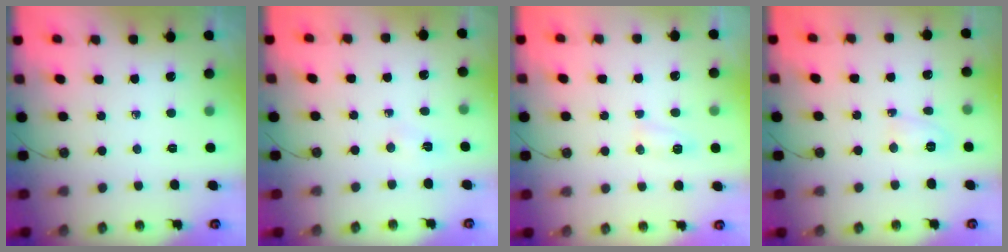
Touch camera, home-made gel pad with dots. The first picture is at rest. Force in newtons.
{"total": 2.7, "press": 1.1, "slide": 2.5}
{"total": 4.7, "press": 4.6, "slide": 0.5}
{"total": 5.1, "press": 3.7, "slide": 3.5}